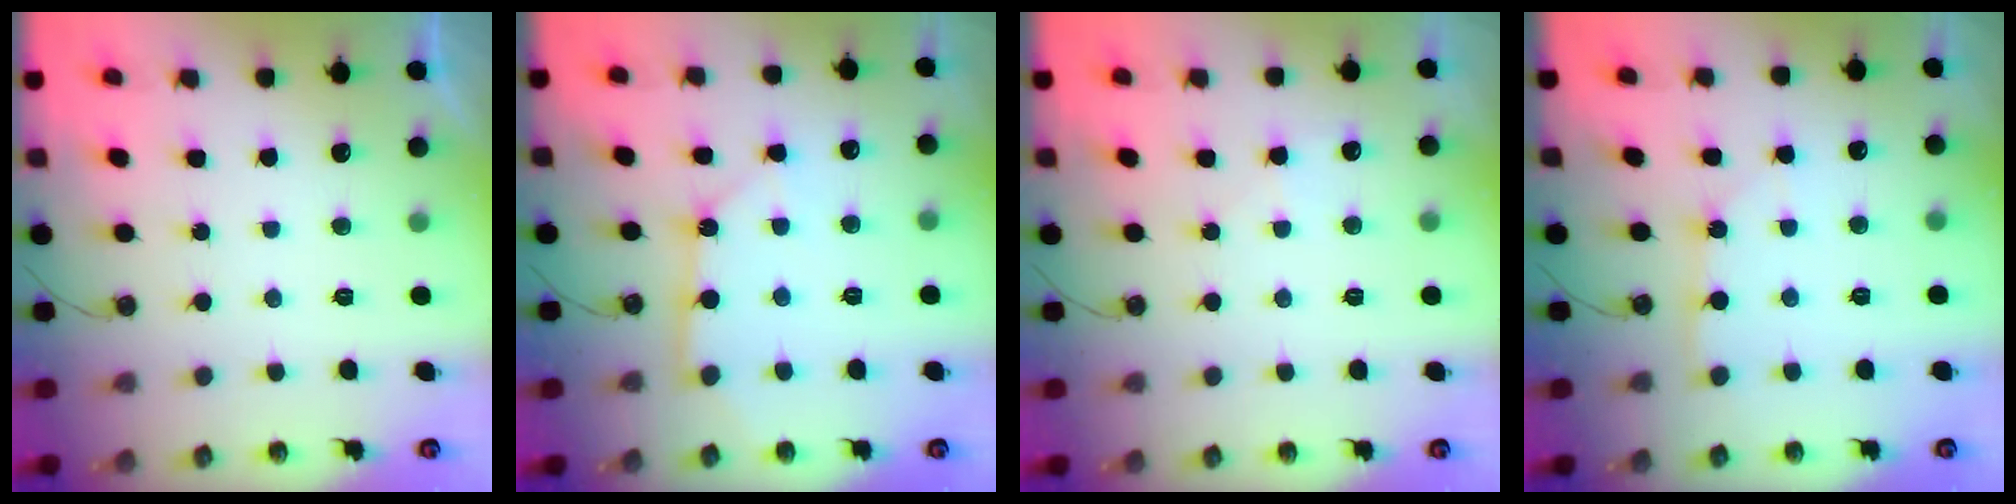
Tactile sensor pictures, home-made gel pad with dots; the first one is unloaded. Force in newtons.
{"total": 5.6, "press": 5.6, "slide": 0.4}
{"total": 3.1, "press": 3.0, "slide": 0.5}
{"total": 3.8, "press": 3.8, "slide": 0.3}